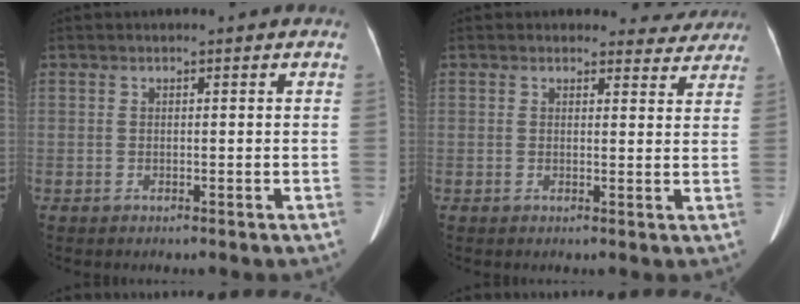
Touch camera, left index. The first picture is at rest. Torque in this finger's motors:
{"motor_torque": [0.15, -0.31, 0.03, 0.02]}